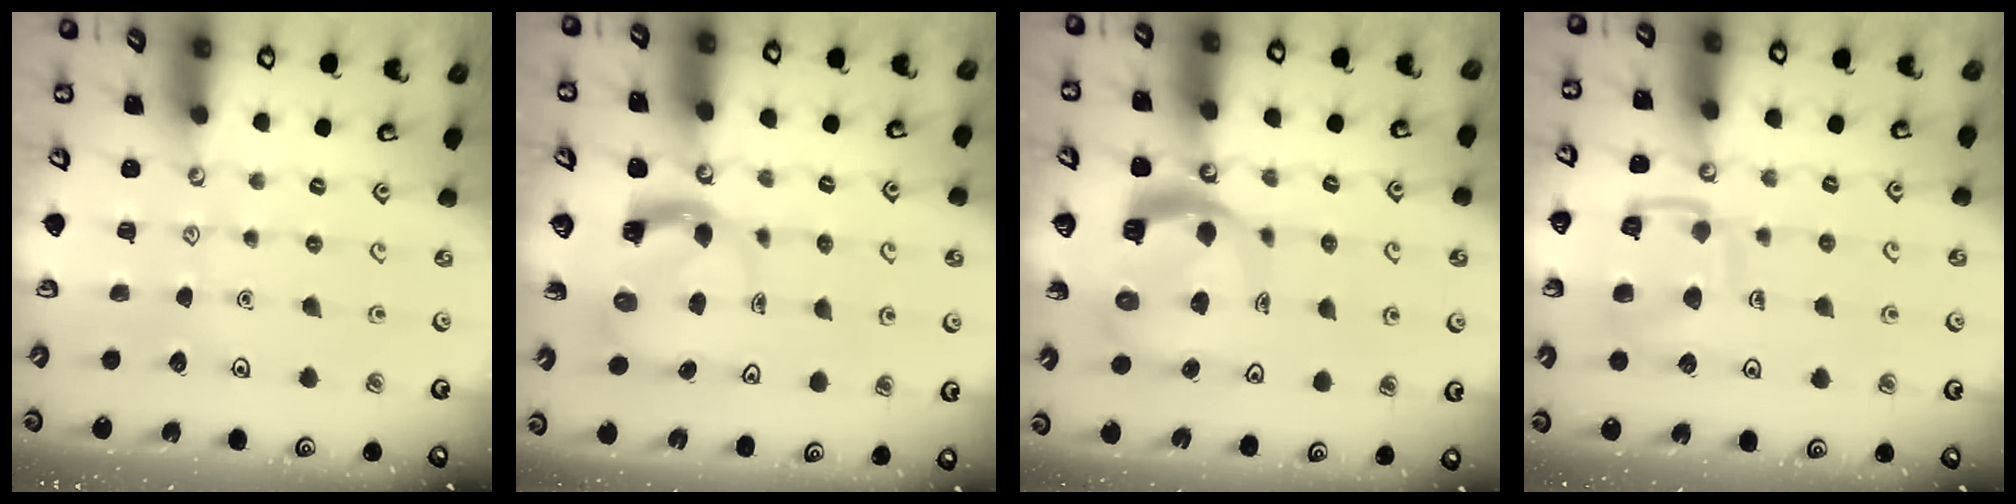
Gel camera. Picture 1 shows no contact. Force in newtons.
{"total": 3.9, "press": 3.9, "slide": 0.6}
{"total": 8.7, "press": 8.6, "slide": 1.2}
{"total": 12.6, "press": 12.5, "slide": 1.2}